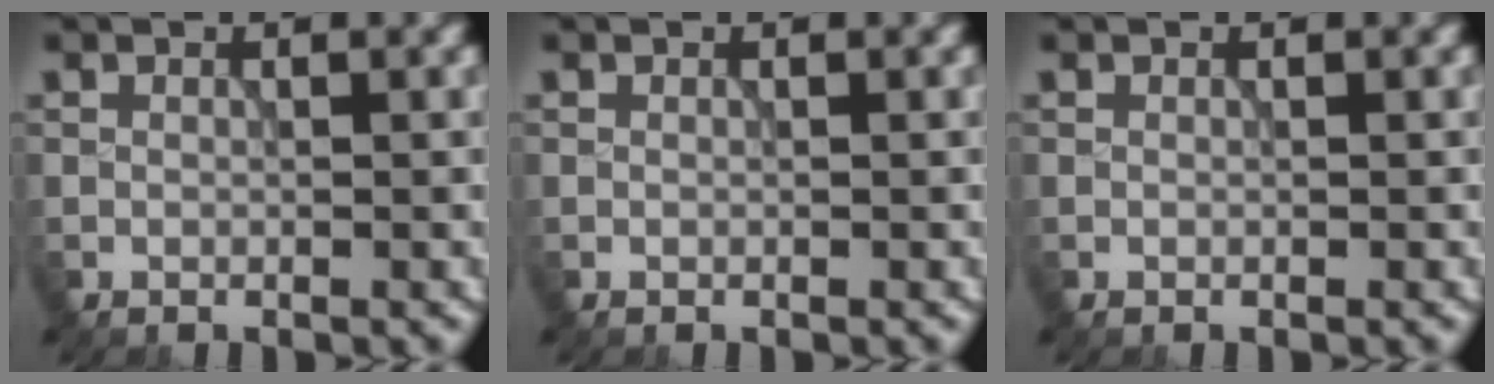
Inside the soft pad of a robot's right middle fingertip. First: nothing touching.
{"total": 0.0}
{"total": 0.0}